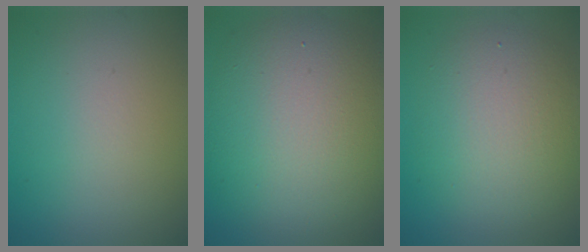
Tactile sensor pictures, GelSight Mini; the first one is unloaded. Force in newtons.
{"total": 10.6, "press": 10.5, "slide": 0.4}
{"total": 5.4, "press": 5.4, "slide": 0.3}